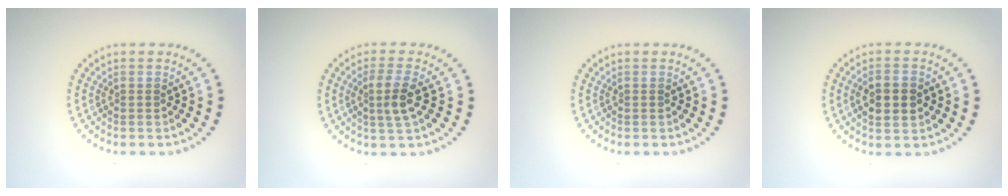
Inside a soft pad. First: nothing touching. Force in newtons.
{"total": 2.6, "press": 2.4, "slide": 1.1}
{"total": 0.0}
{"total": 2.9, "press": 2.9, "slide": 0.1}